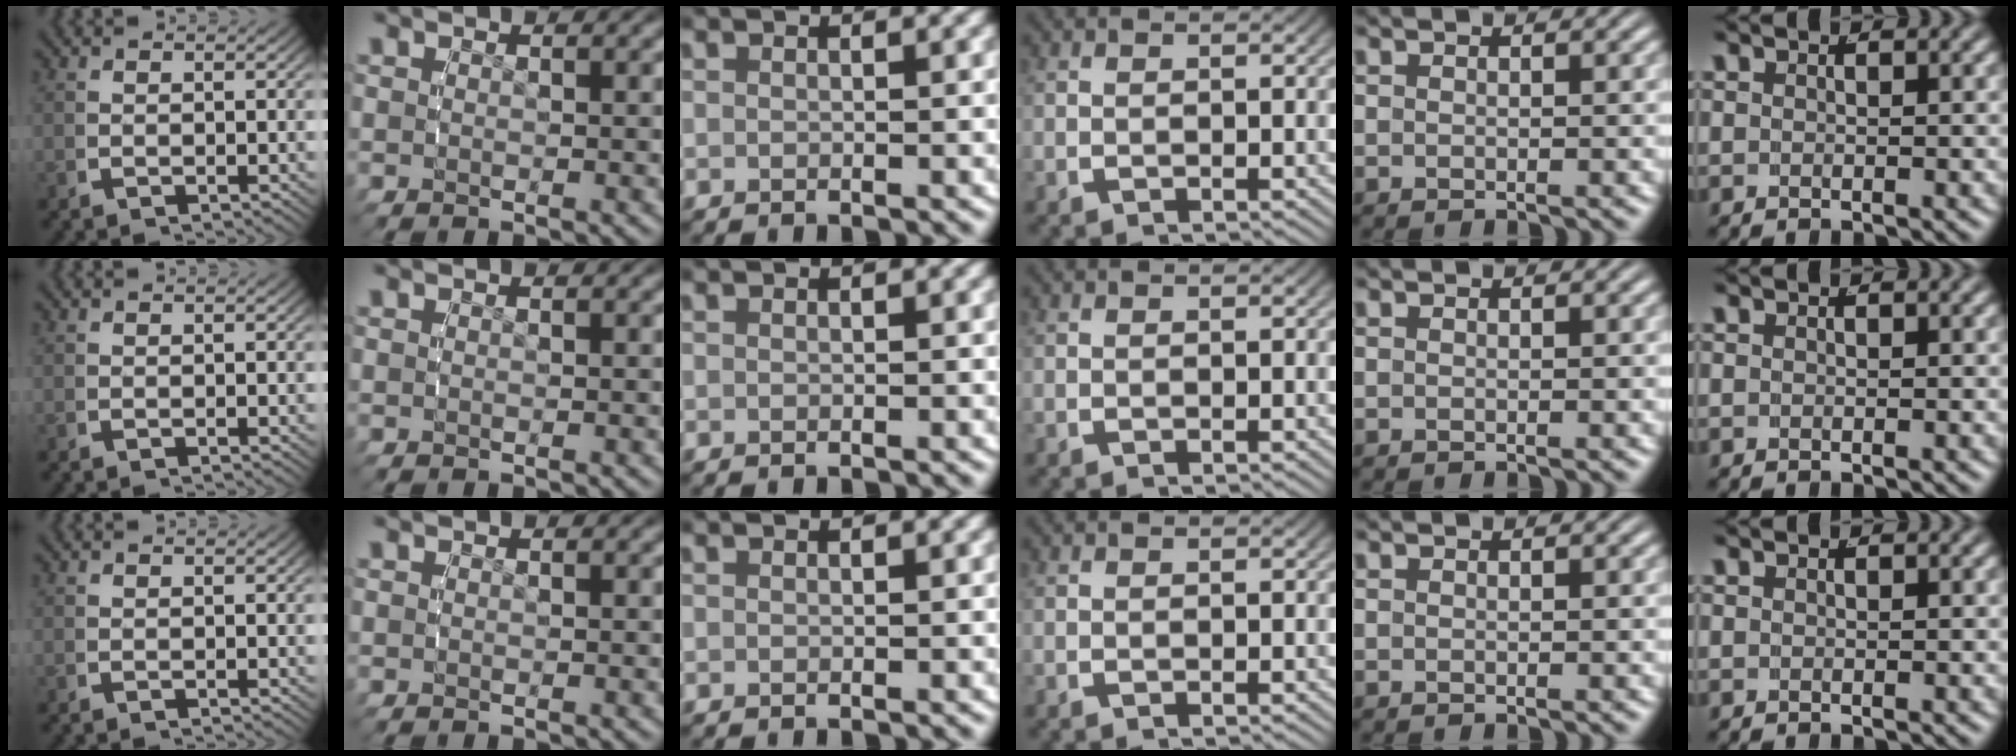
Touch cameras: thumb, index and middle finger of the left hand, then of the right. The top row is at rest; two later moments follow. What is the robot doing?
{"motion": "reach", "object": "air blower"}